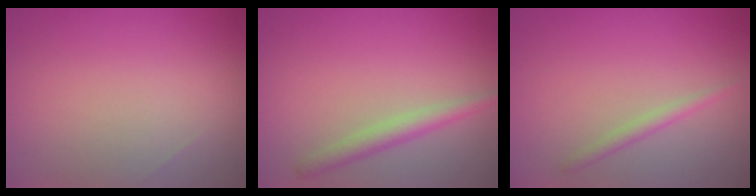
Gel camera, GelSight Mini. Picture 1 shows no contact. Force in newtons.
{"total": 2.2, "press": 2.2, "slide": 0.0}
{"total": 1.2, "press": 1.1, "slide": 0.0}